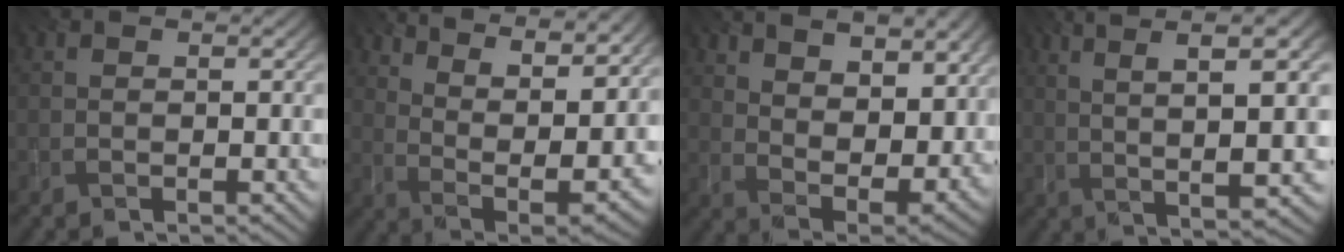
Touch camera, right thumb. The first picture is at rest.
{"total": 15.1, "force": [9.8, 5.3, 10.2], "torque": [-0.183, 0.013, 0.143]}
{"total": 13.9, "force": [8.1, 6.3, 9.4], "torque": [-0.171, 0.001, 0.114]}
{"total": 10.4, "force": [3.4, 1.7, 9.7], "torque": [-0.176, 0.014, 0.064]}